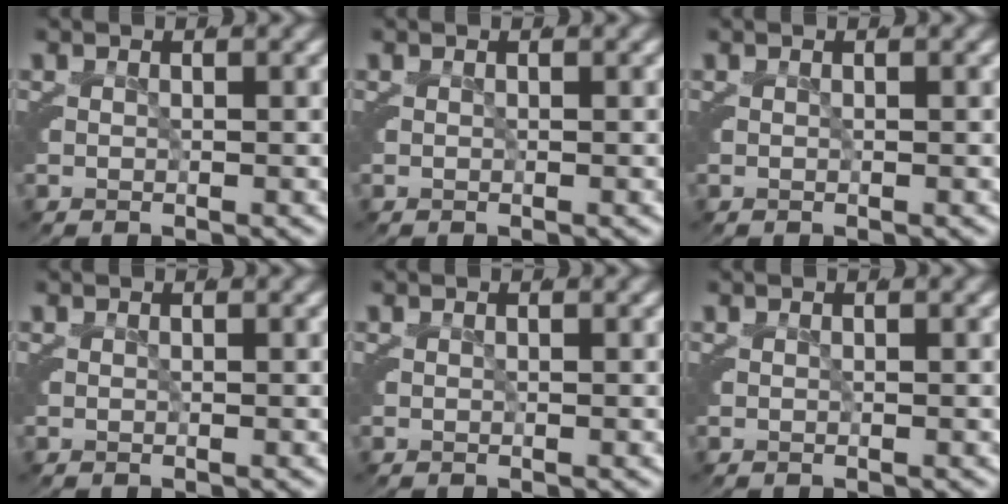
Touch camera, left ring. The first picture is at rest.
{"total": 0.0}
{"total": 0.0}
{"total": 0.0}
{"total": 0.0}
{"total": 0.0}